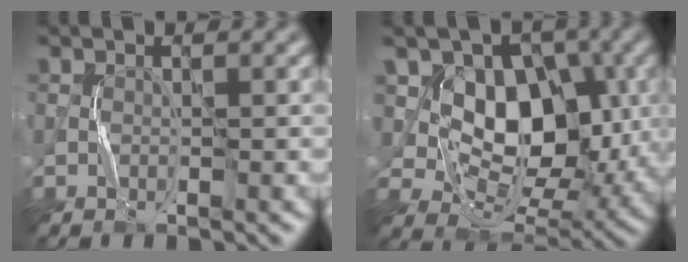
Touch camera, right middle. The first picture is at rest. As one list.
[{"total": 9.4, "force": [2.0, 6.9, 6.1], "torque": [-0.090, -0.012, 0.021]}]